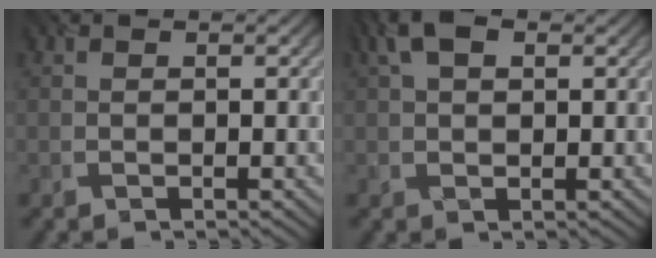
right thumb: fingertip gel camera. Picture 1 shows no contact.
{"total": 3.3, "force": [1.6, 2.1, 2.0], "torque": [-0.045, 0.006, 0.028]}